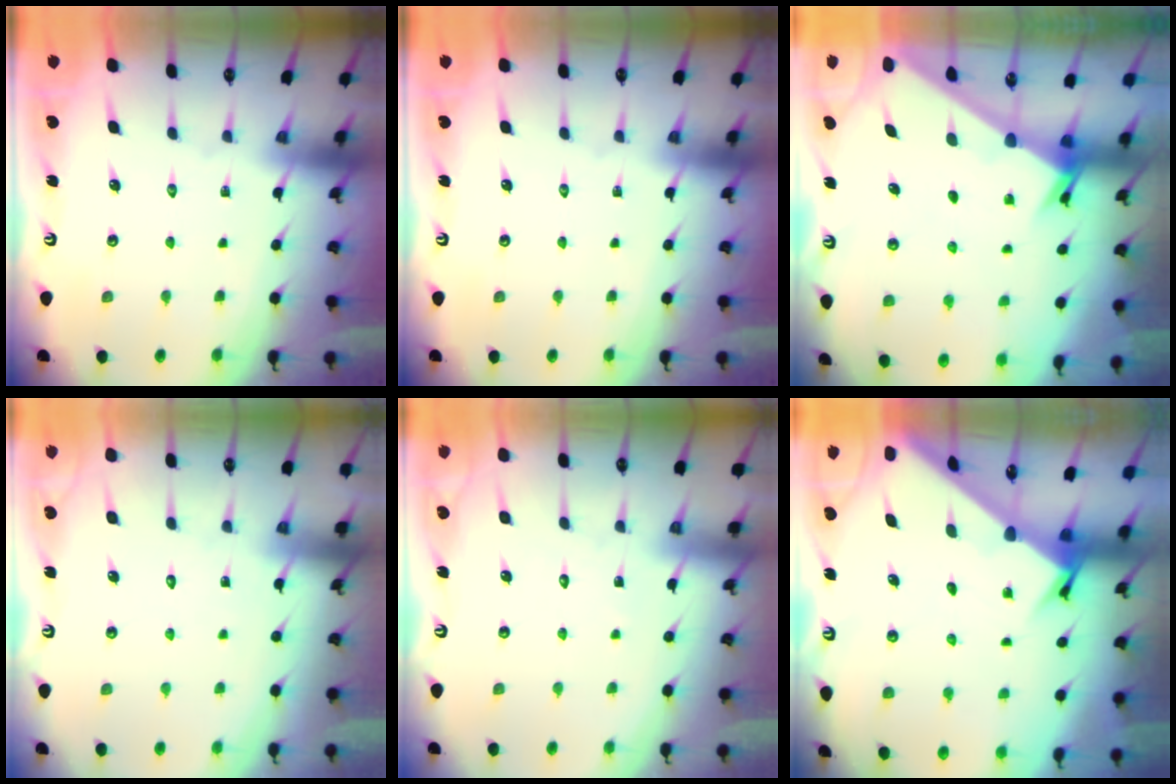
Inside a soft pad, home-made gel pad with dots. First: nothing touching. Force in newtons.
{"total": 0.0}
{"total": 2.4, "press": 2.3, "slide": 0.2}
{"total": 4.3, "press": 4.2, "slide": 0.3}
{"total": 2.6, "press": 2.6, "slide": 0.2}
{"total": 2.6, "press": 2.6, "slide": 0.2}